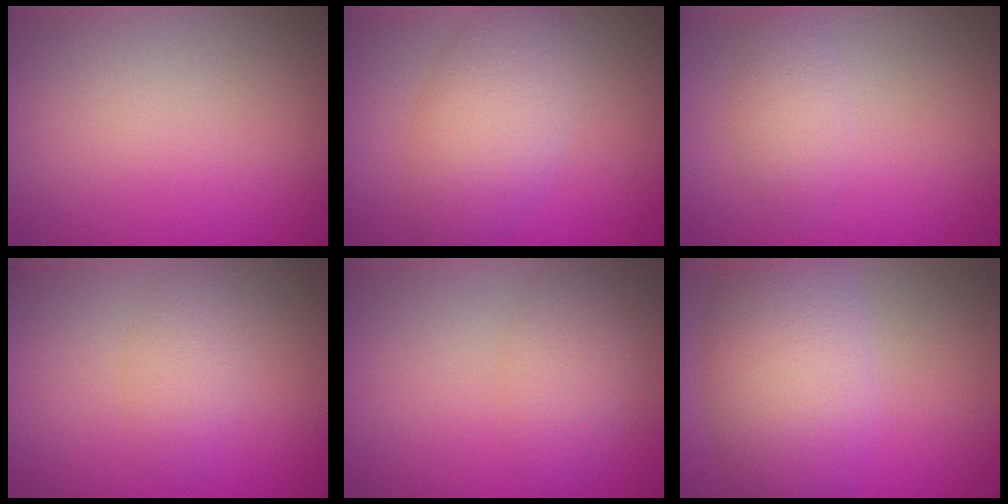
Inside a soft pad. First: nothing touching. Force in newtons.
{"total": 5.2, "press": 5.2, "slide": 0.1}
{"total": 2.1, "press": 2.1, "slide": 0.1}
{"total": 2.6, "press": 2.6, "slide": 0.2}
{"total": 3.0, "press": 3.0, "slide": 0.1}
{"total": 7.9, "press": 7.9, "slide": 0.1}